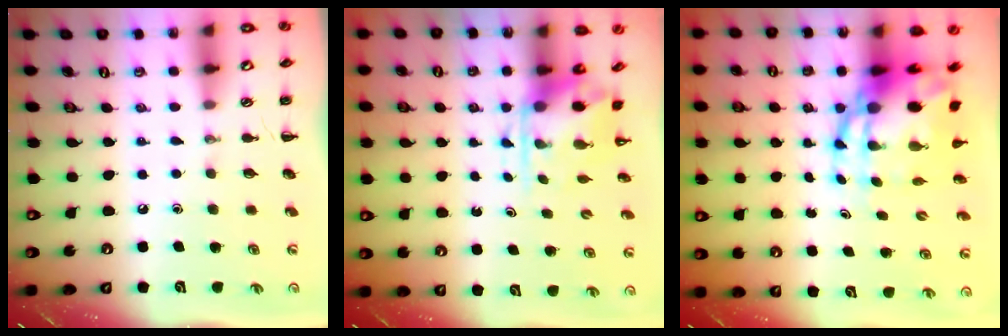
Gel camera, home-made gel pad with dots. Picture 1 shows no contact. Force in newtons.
{"total": 3.8, "press": 3.7, "slide": 0.9}
{"total": 11.0, "press": 10.7, "slide": 2.8}